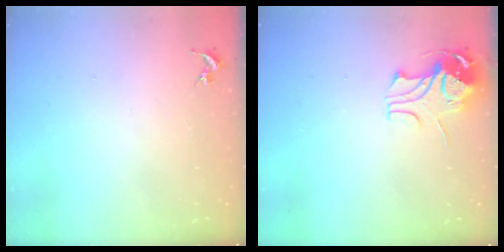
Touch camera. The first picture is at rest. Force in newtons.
{"total": 9.0, "press": 8.9, "slide": 1.3}